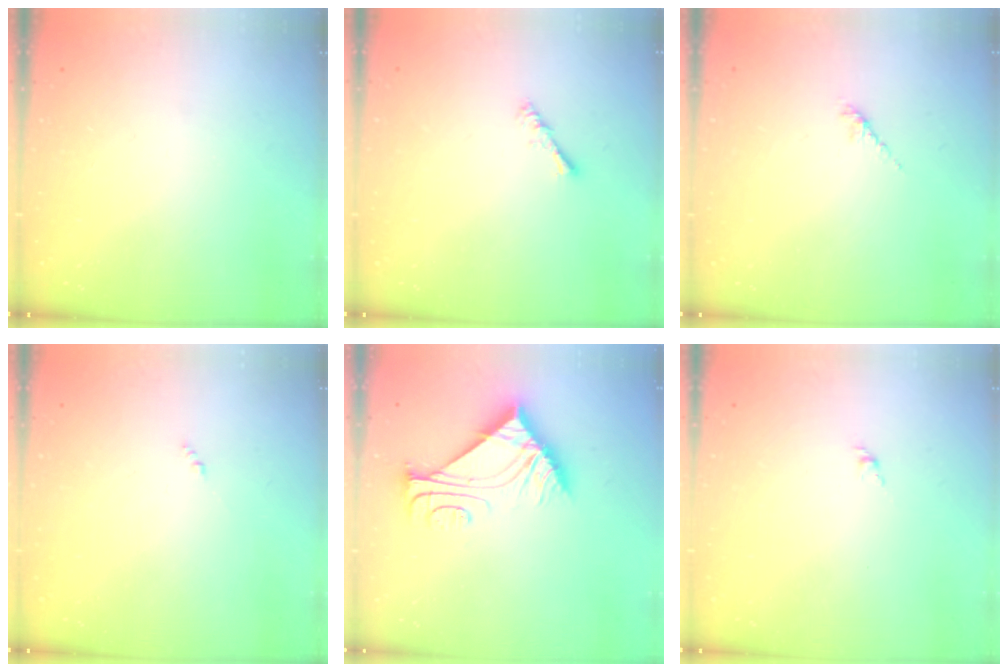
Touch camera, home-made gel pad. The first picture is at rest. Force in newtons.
{"total": 2.4, "press": 2.4, "slide": 0.3}
{"total": 2.6, "press": 2.4, "slide": 0.7}
{"total": 0.0}
{"total": 9.0, "press": 9.0, "slide": 0.1}
{"total": 1.6, "press": 1.5, "slide": 0.6}